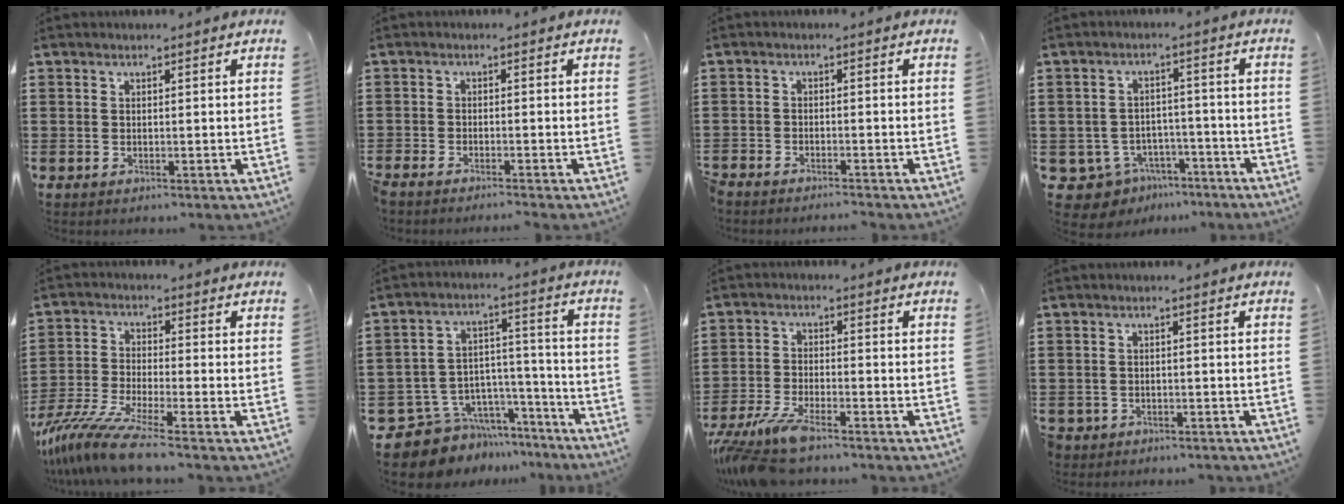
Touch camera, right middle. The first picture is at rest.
{"total": 1.8, "force": [-1.7, -0.1, 0.3], "torque": [-0.013, -0.002, -0.038]}
{"total": 2.4, "force": [-2.4, 0.1, -0.2], "torque": [-0.010, -0.002, -0.055]}
{"total": 5.2, "force": [-4.3, 2.7, 1.0], "torque": [-0.039, 0.009, -0.089]}
{"total": 8.8, "force": [-7.0, 0.3, 5.3], "torque": [-0.126, -0.015, -0.142]}
{"total": 8.4, "force": [-7.4, 3.8, 0.6], "torque": [-0.019, 0.016, -0.142]}
{"total": 6.7, "force": [-5.7, 0.9, 3.5], "torque": [-0.094, -0.017, -0.114]}
{"total": 1.6, "force": [-1.5, 0.5, -0.2], "torque": [-0.003, 0.003, -0.037]}